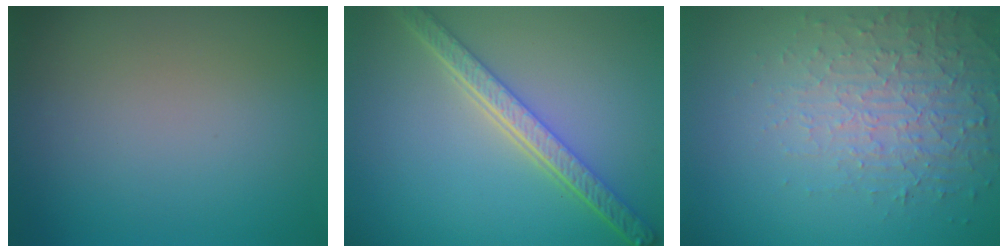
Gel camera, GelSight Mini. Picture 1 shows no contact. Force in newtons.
{"total": 5.3, "press": 4.0, "slide": 3.4}
{"total": 5.1, "press": 3.4, "slide": 3.7}